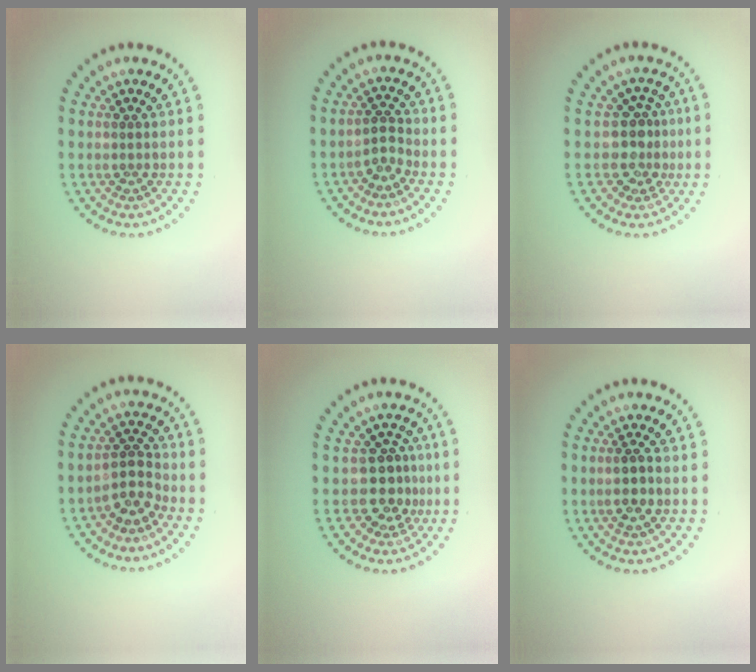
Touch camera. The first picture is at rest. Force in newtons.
{"total": 1.8, "press": 1.5, "slide": 1.0}
{"total": 2.9, "press": 2.3, "slide": 1.8}
{"total": 2.8, "press": 2.6, "slide": 1.2}
{"total": 3.3, "press": 2.8, "slide": 1.6}
{"total": 2.2, "press": 2.1, "slide": 0.6}